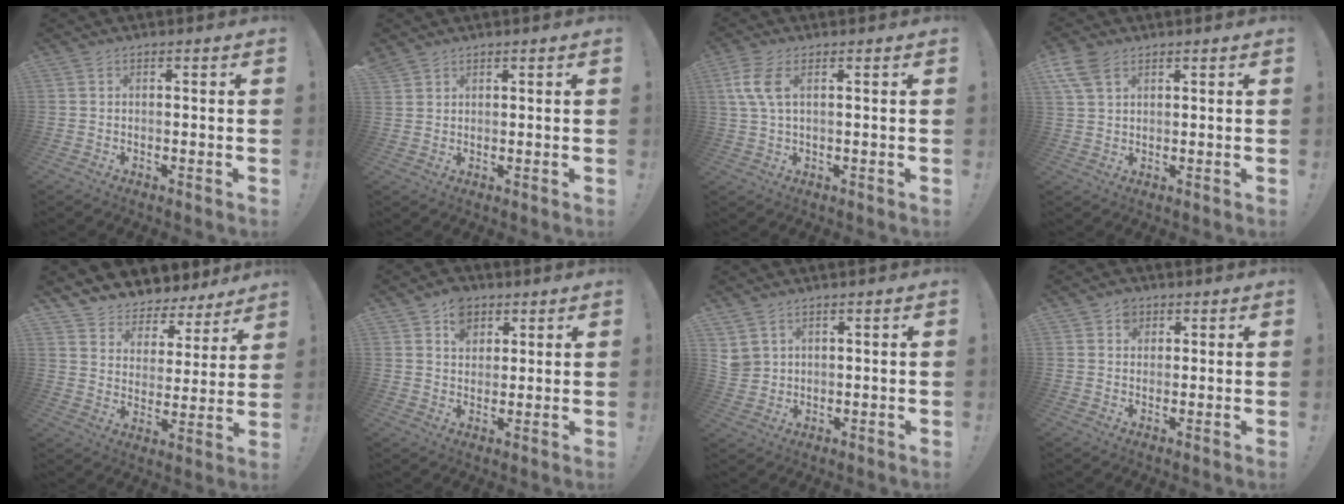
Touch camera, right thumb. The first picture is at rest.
{"total": 2.2, "force": [1.8, 1.2, 0.2], "torque": [-0.004, -0.010, 0.036]}
{"total": 7.2, "force": [2.4, 3.1, 6.1], "torque": [-0.126, 0.000, 0.045]}
{"total": 7.4, "force": [4.0, 4.3, 4.6], "torque": [-0.095, -0.001, 0.080]}
{"total": 6.2, "force": [5.4, 3.0, 0.1], "torque": [-0.004, -0.065, 0.099]}
{"total": 7.5, "force": [4.0, 5.7, 2.7], "torque": [-0.036, -0.015, 0.075]}
{"total": 4.5, "force": [2.7, 3.4, 1.3], "torque": [-0.021, -0.009, 0.056]}
{"total": 3.6, "force": [1.6, 3.0, 1.1], "torque": [-0.009, -0.005, 0.028]}